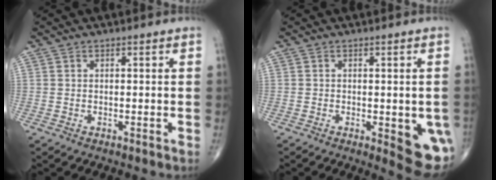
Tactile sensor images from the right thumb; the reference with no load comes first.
{"total": 8.1, "force": [-2.2, 2.9, 7.2], "torque": [-0.065, -0.012, -0.024]}